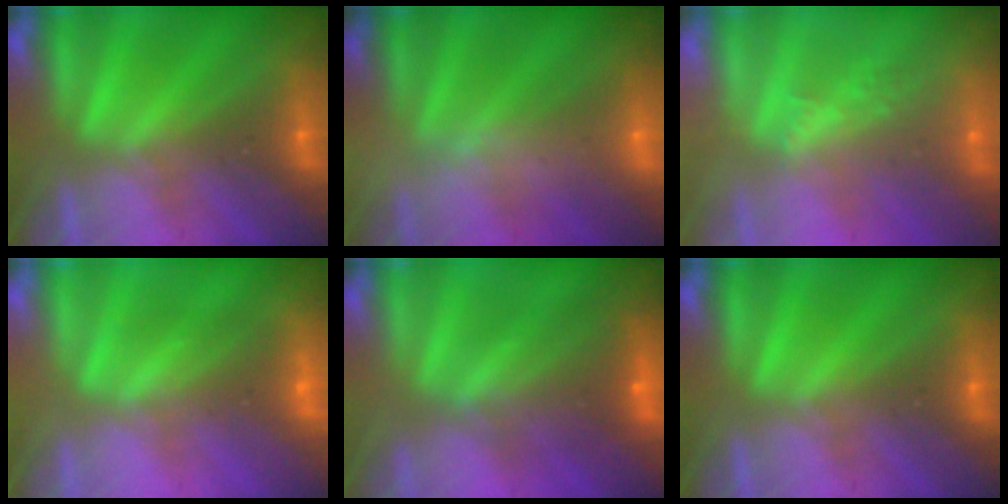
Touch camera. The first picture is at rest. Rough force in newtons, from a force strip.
{"total": 2.5}
{"total": 2.2}
{"total": 2.7}
{"total": 7.2}
{"total": 0.0}